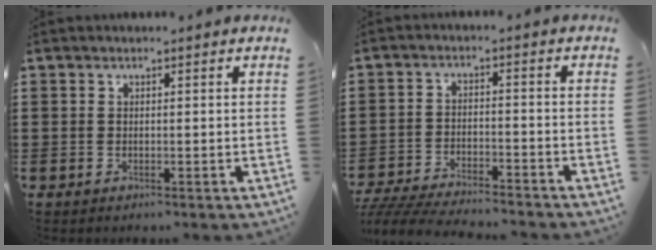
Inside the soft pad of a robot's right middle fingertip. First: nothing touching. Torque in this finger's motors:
{"motor_torque": [0.95, -0.20, 0.39, 0.17]}